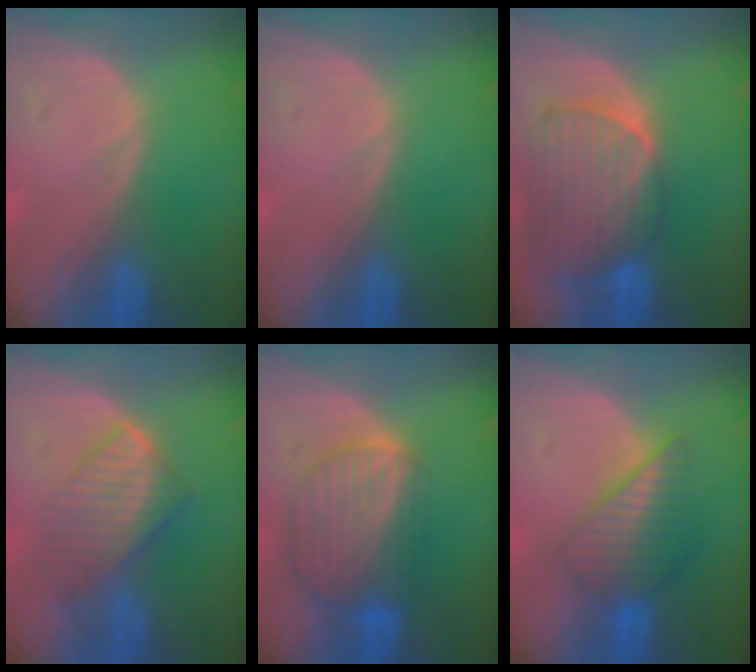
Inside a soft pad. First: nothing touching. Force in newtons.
{"total": 0.0}
{"total": 10.1, "press": 8.6, "slide": 5.3}
{"total": 6.6, "press": 6.3, "slide": 1.9}
{"total": 8.7, "press": 7.7, "slide": 4.1}
{"total": 6.3, "press": 6.2, "slide": 0.6}